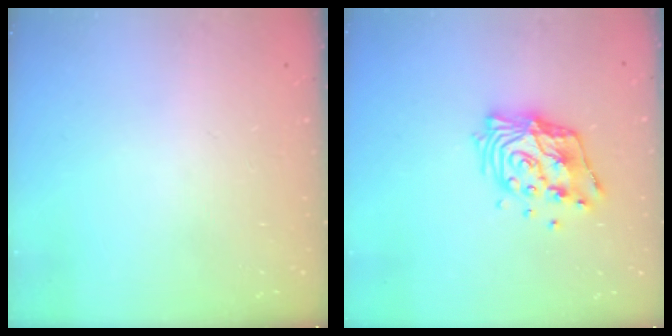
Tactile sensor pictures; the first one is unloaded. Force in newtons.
{"total": 13.7, "press": 13.6, "slide": 1.5}